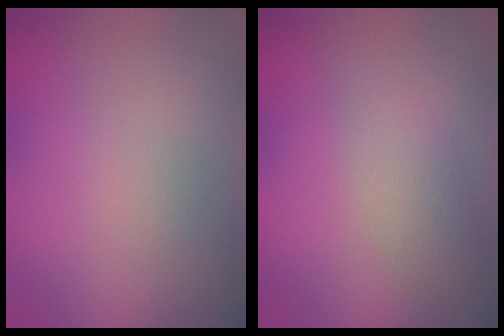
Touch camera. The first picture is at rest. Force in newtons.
{"total": 1.9, "press": 1.9, "slide": 0.1}